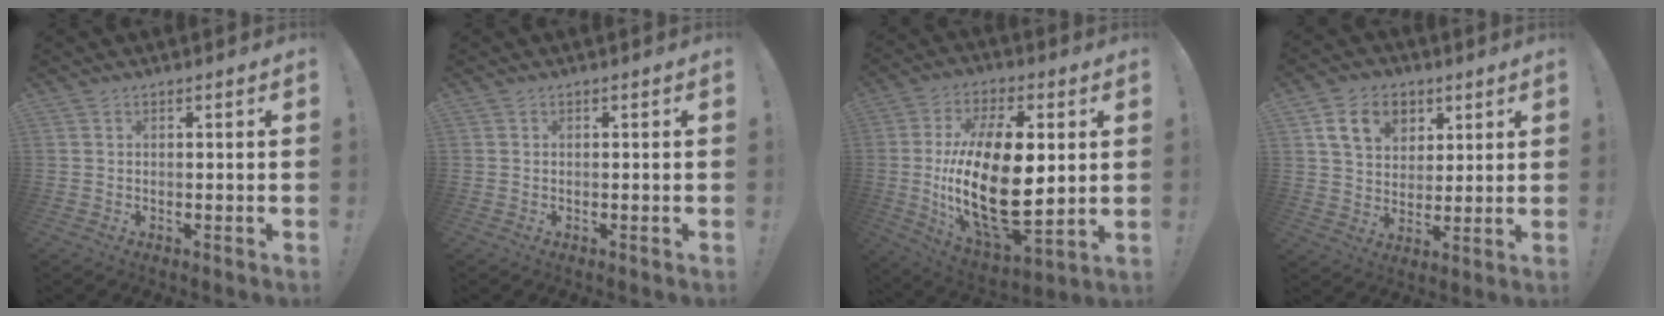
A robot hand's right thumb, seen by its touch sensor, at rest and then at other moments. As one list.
[{"total": 0.0}, {"total": 27.0, "force": [1.0, 13.0, 23.6], "torque": [-0.463, -0.018, 0.023]}, {"total": 12.1, "force": [5.5, 9.1, 5.7], "torque": [-0.086, -0.015, 0.107]}]